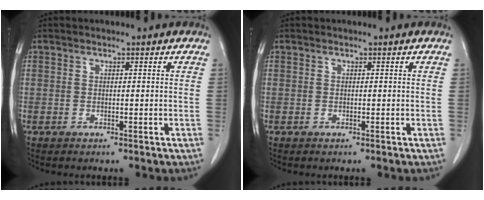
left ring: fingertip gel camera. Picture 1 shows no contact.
{"total": 0.0}